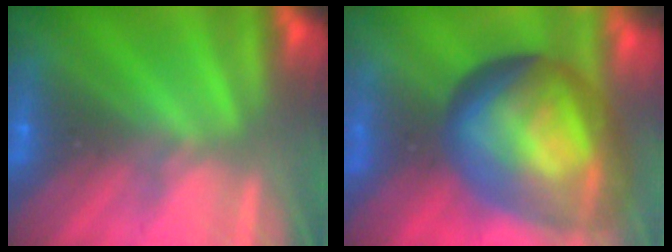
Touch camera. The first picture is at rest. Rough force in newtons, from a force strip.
{"total": 7.5}